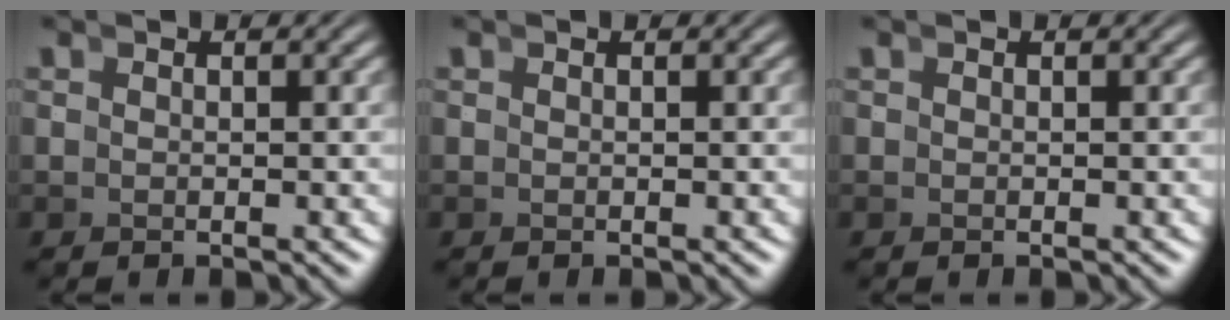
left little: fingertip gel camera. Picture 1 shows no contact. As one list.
[{"total": 0.0}, {"total": 0.0}]